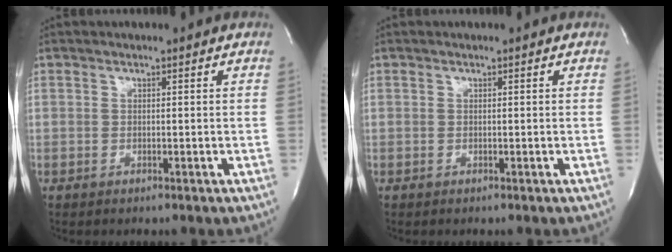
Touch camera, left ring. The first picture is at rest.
{"total": 0.0}